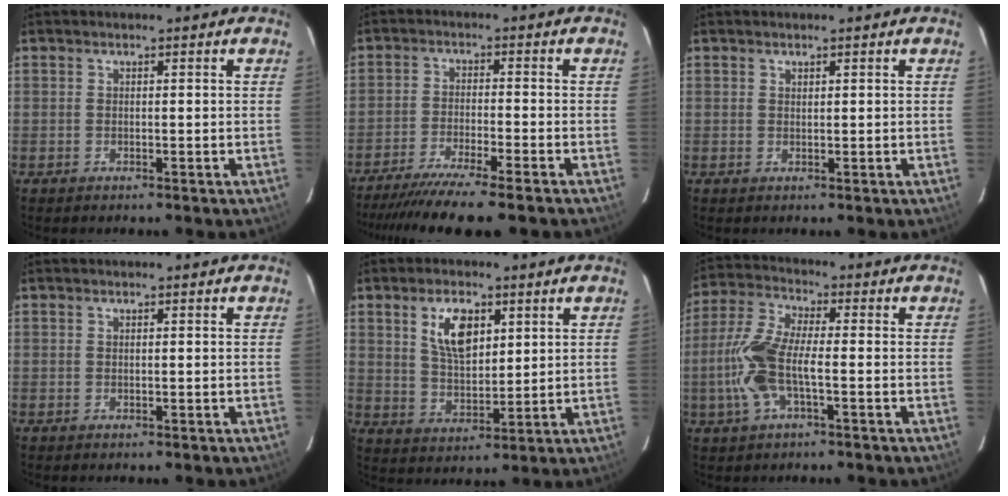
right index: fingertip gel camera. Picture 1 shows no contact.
{"total": 11.8, "force": [-10.1, -0.2, 6.1], "torque": [-0.132, -0.028, -0.166]}
{"total": 0.6, "force": [0.5, 0.3, 0.0], "torque": [0.000, -0.001, 0.010]}
{"total": 0.0}
{"total": 9.0, "force": [3.8, 4.7, 6.7], "torque": [-0.121, 0.005, 0.078]}
{"total": 11.4, "force": [-2.4, 4.0, 10.5], "torque": [-0.236, 0.005, -0.051]}